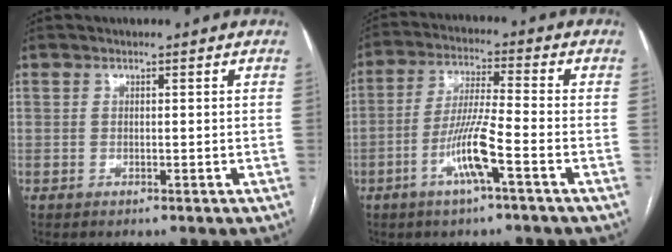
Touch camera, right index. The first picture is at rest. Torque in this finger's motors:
{"motor_torque": [1.03, -0.62, 0.57, 0.19]}